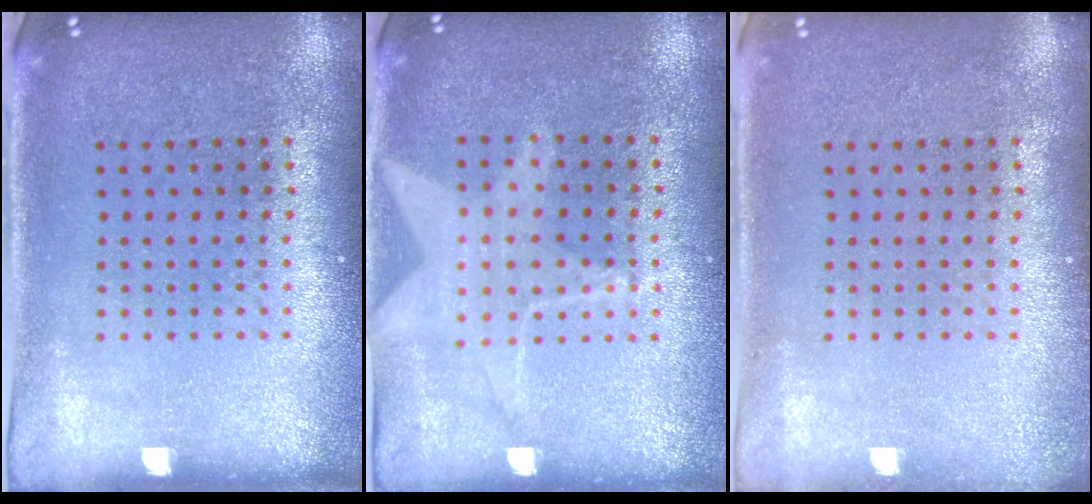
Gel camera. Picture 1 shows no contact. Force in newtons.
{"total": 1.4, "press": 1.4, "slide": 0.4}
{"total": 0.8, "press": 0.8, "slide": 0.1}